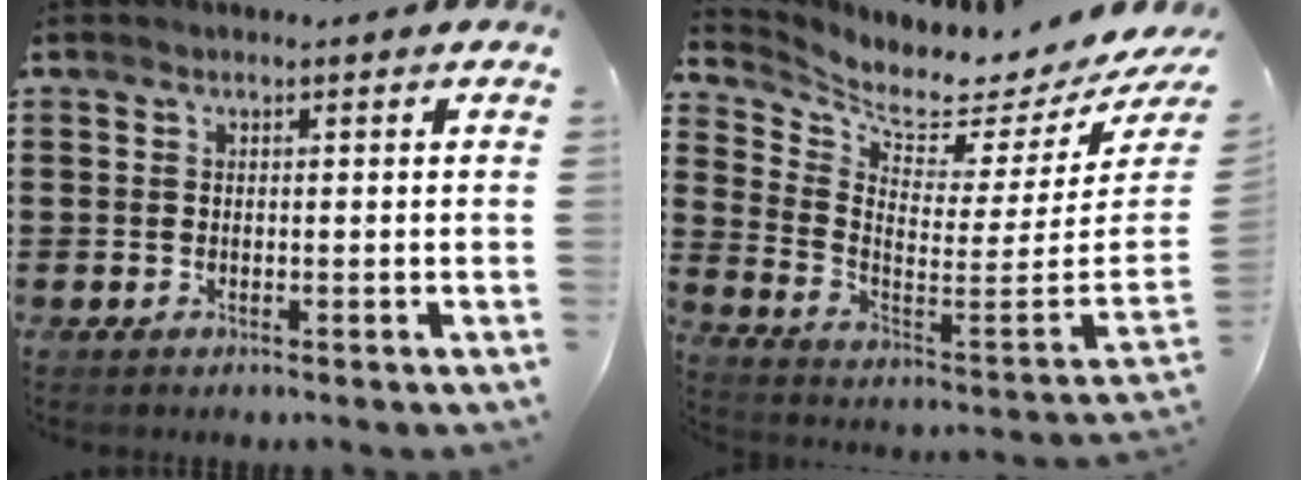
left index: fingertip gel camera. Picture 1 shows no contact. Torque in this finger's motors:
{"motor_torque": [0.00, -2.14, 0.07, 0.00]}